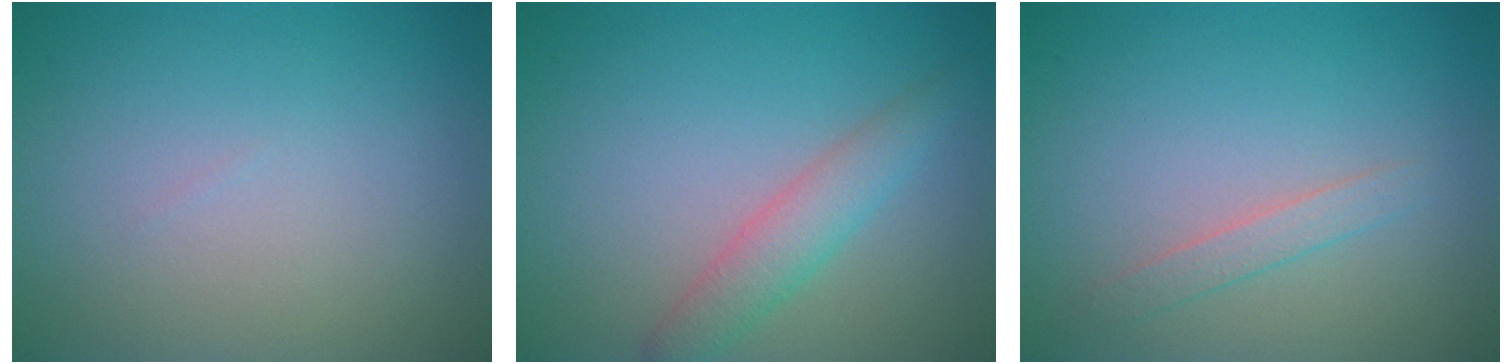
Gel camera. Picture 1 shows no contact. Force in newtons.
{"total": 2.8, "press": 2.8, "slide": 0.1}
{"total": 1.4, "press": 1.4, "slide": 0.0}